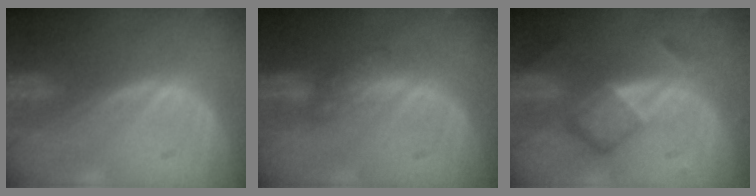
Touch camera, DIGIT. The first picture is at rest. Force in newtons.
{"total": 4.2, "press": 4.1, "slide": 0.7}
{"total": 6.8, "press": 5.9, "slide": 3.5}